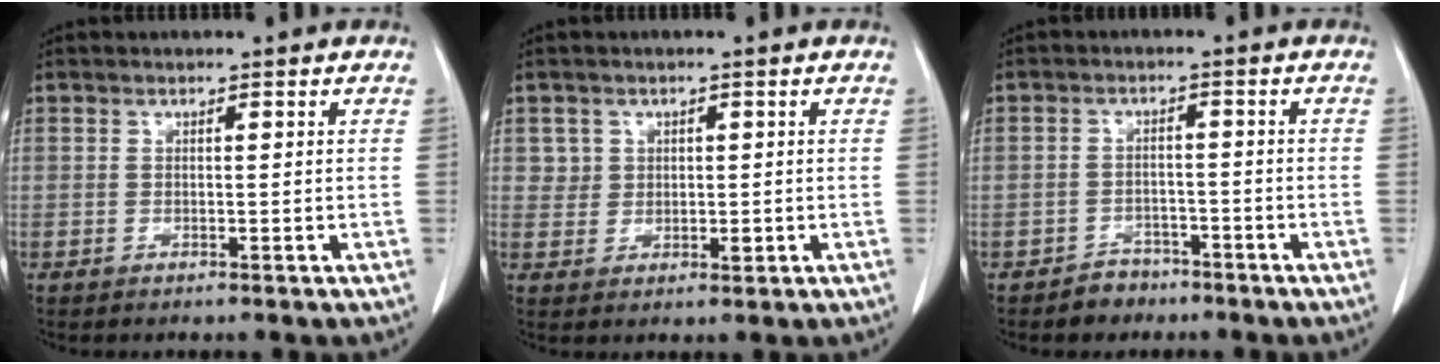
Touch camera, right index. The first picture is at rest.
{"total": 3.0, "force": [1.1, 2.7, 0.3], "torque": [0.004, -0.002, 0.022]}
{"total": 3.3, "force": [-2.4, 2.3, 0.1], "torque": [-0.004, 0.011, -0.036]}